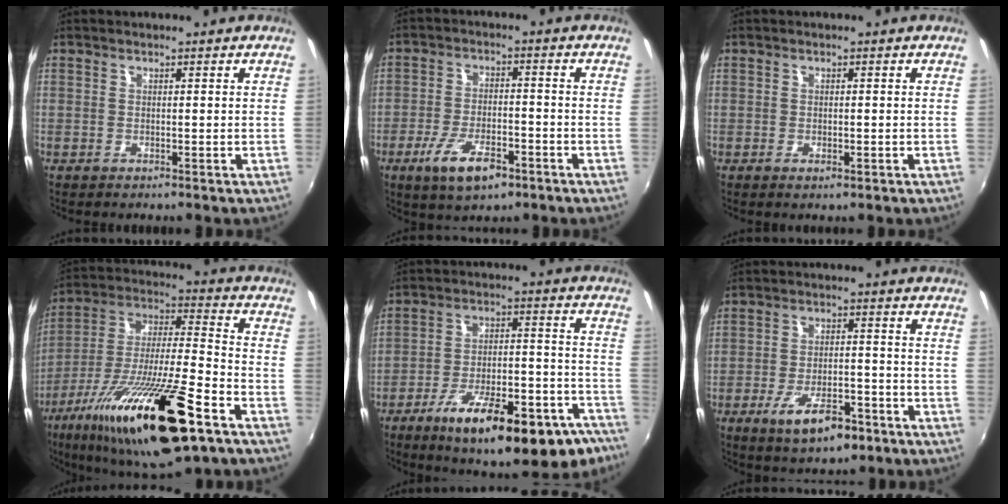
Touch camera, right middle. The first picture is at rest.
{"total": 9.5, "force": [-5.3, 3.6, 6.9], "torque": [-0.150, -0.014, -0.090]}
{"total": 1.1, "force": [-0.5, 0.6, 0.7], "torque": [-0.010, -0.002, -0.009]}
{"total": 27.0, "force": [-14.5, 5.4, 22.1], "torque": [-0.398, -0.051, -0.252]}
{"total": 24.8, "force": [-17.0, 7.8, 16.3], "torque": [-0.234, -0.006, -0.233]}
{"total": 9.7, "force": [-5.6, 3.7, 7.0], "torque": [-0.140, -0.008, -0.085]}